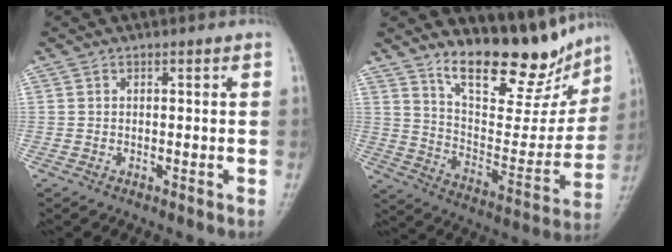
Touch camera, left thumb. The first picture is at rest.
{"total": 18.4, "force": [14.6, 6.4, 9.0], "torque": [-0.082, -0.097, 0.239]}